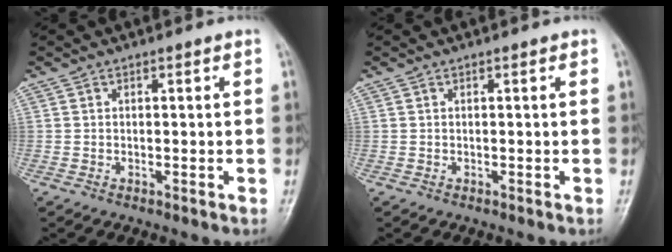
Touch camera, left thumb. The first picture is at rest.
{"total": 0.0}